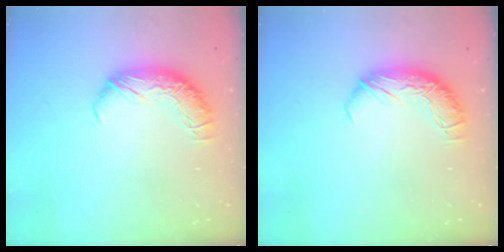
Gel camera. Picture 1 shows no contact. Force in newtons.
{"total": 0.0}